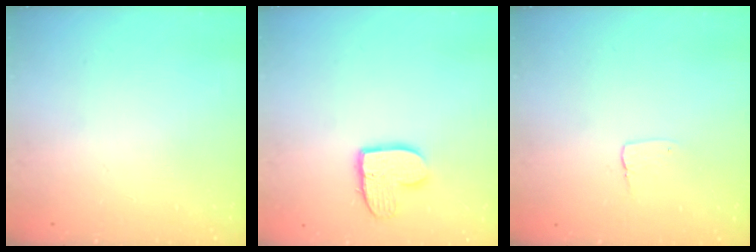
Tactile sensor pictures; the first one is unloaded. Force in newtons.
{"total": 9.8, "press": 9.8, "slide": 0.5}
{"total": 2.9, "press": 2.9, "slide": 0.2}